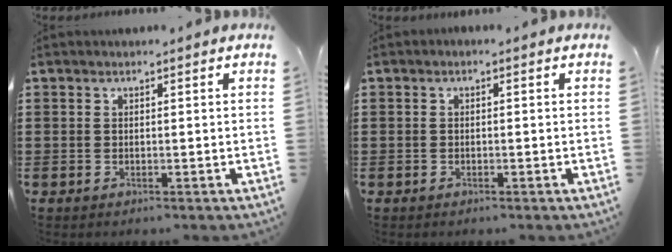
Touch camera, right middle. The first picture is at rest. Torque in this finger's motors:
{"motor_torque": [0.00, 0.00, 0.00, 0.00]}